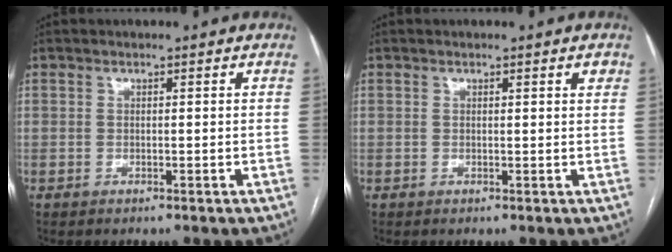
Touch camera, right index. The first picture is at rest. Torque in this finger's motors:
{"motor_torque": [0.18, 0.10, 0.03, 0.01]}